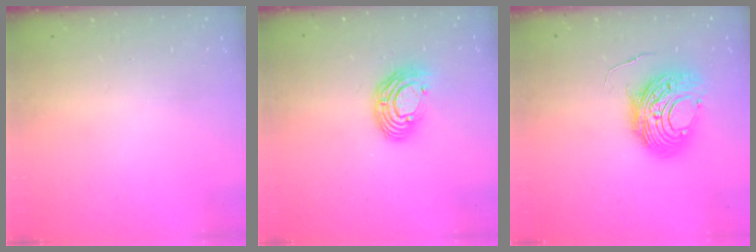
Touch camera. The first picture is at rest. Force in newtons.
{"total": 10.9, "press": 10.9, "slide": 0.8}
{"total": 12.3, "press": 12.2, "slide": 0.9}